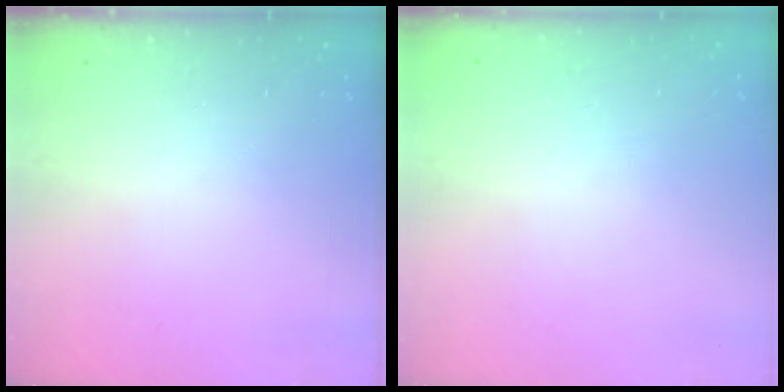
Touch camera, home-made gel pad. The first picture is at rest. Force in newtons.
{"total": 0.0}